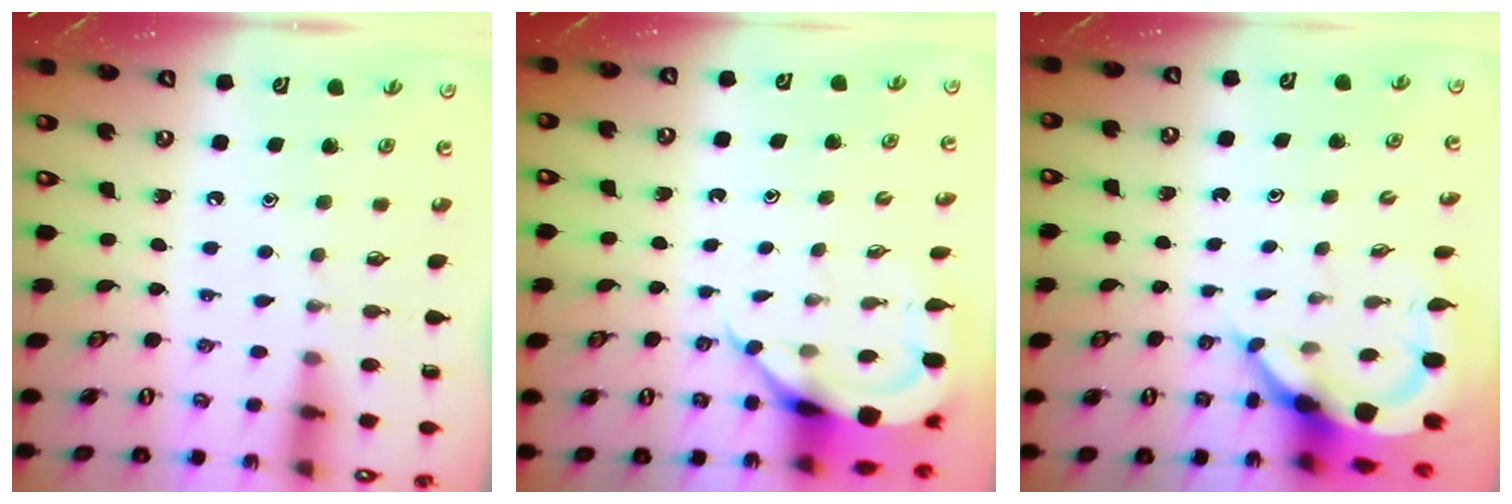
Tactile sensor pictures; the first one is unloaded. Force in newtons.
{"total": 6.7, "press": 6.7, "slide": 0.8}
{"total": 6.8, "press": 6.7, "slide": 0.9}